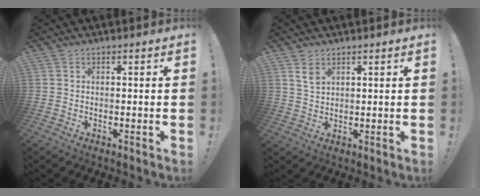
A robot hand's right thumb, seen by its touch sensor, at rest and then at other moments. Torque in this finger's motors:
{"motor_torque": [0.08, 0.02, -0.63, -0.64, 0.00]}